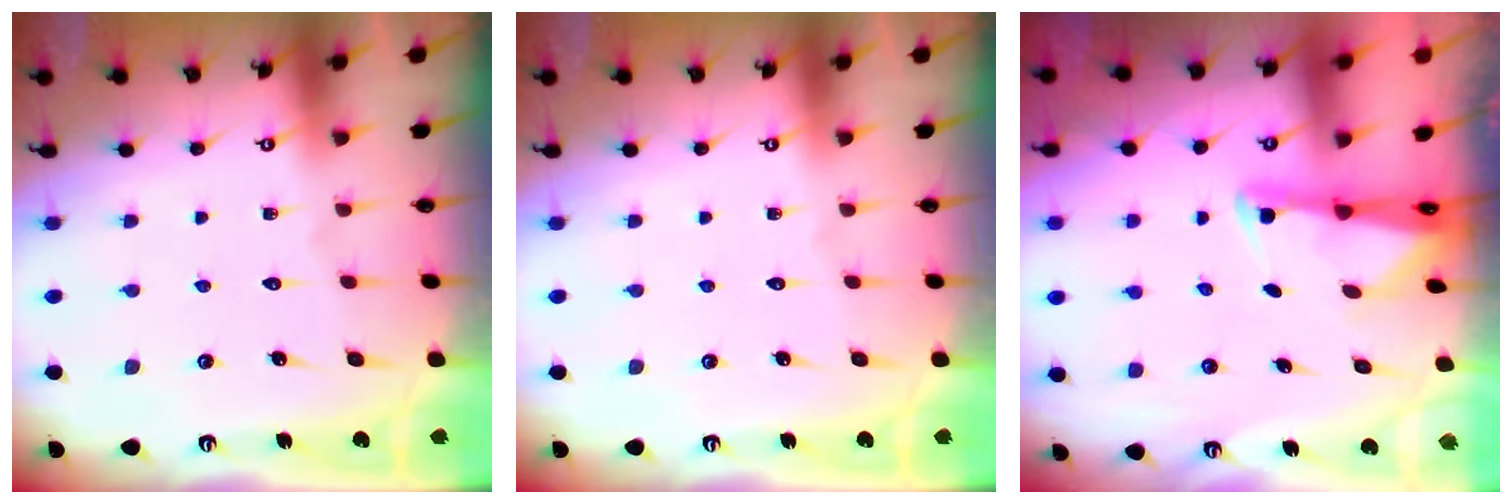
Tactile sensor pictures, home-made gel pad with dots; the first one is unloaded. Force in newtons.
{"total": 0.0}
{"total": 2.1, "press": 2.0, "slide": 0.3}